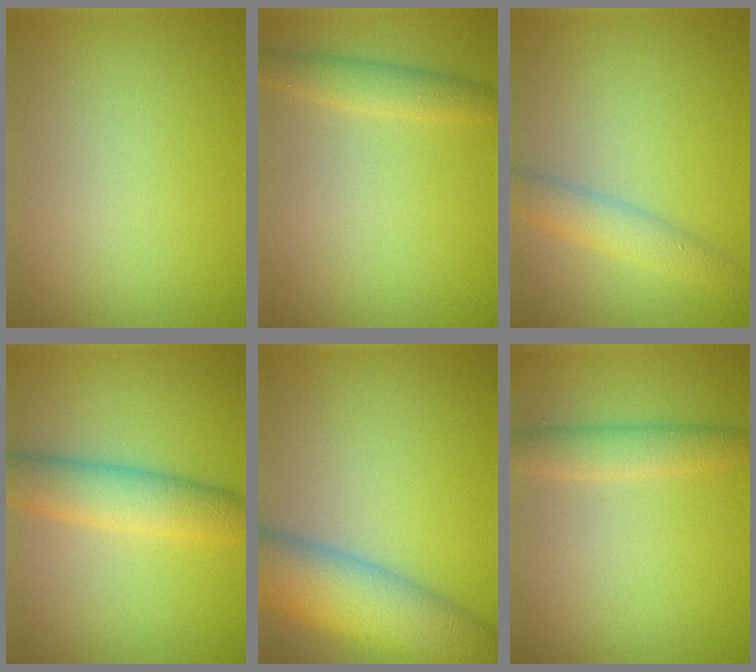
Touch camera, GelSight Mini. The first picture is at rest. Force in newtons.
{"total": 2.2, "press": 2.2, "slide": 0.0}
{"total": 2.8, "press": 2.8, "slide": 0.1}
{"total": 4.6, "press": 4.6, "slide": 0.0}
{"total": 9.0, "press": 9.0, "slide": 0.5}
{"total": 2.5, "press": 2.5, "slide": 0.2}